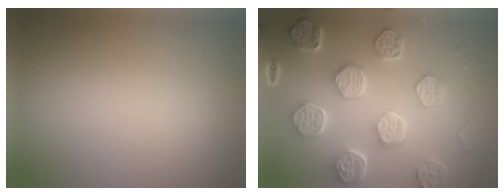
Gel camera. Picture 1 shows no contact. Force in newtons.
{"total": 8.3, "press": 6.2, "slide": 5.6}